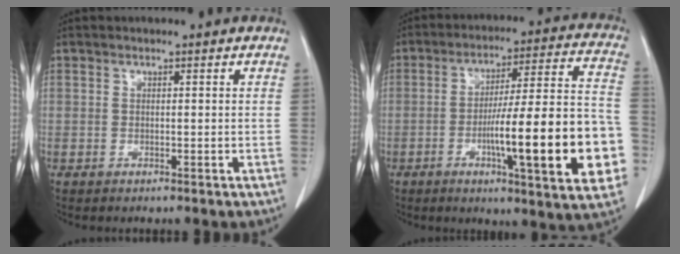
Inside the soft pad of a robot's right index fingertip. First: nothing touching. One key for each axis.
{"total": 21.9, "fx": -5.7, "fy": 2.1, "fz": 21.0, "tx": -0.249, "ty": 0.011, "tz": -0.077}